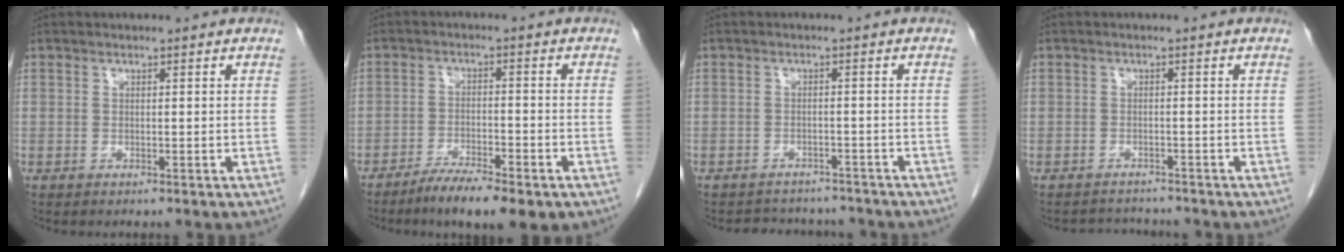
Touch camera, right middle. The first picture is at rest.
{"total": 8.3, "force": [-5.9, 1.6, 5.7], "torque": [-0.086, -0.012, -0.093]}
{"total": 7.2, "force": [-6.7, 2.5, 0.9], "torque": [-0.009, 0.010, -0.080]}
{"total": 2.8, "force": [-2.7, 0.6, -0.7], "torque": [0.011, -0.007, -0.042]}